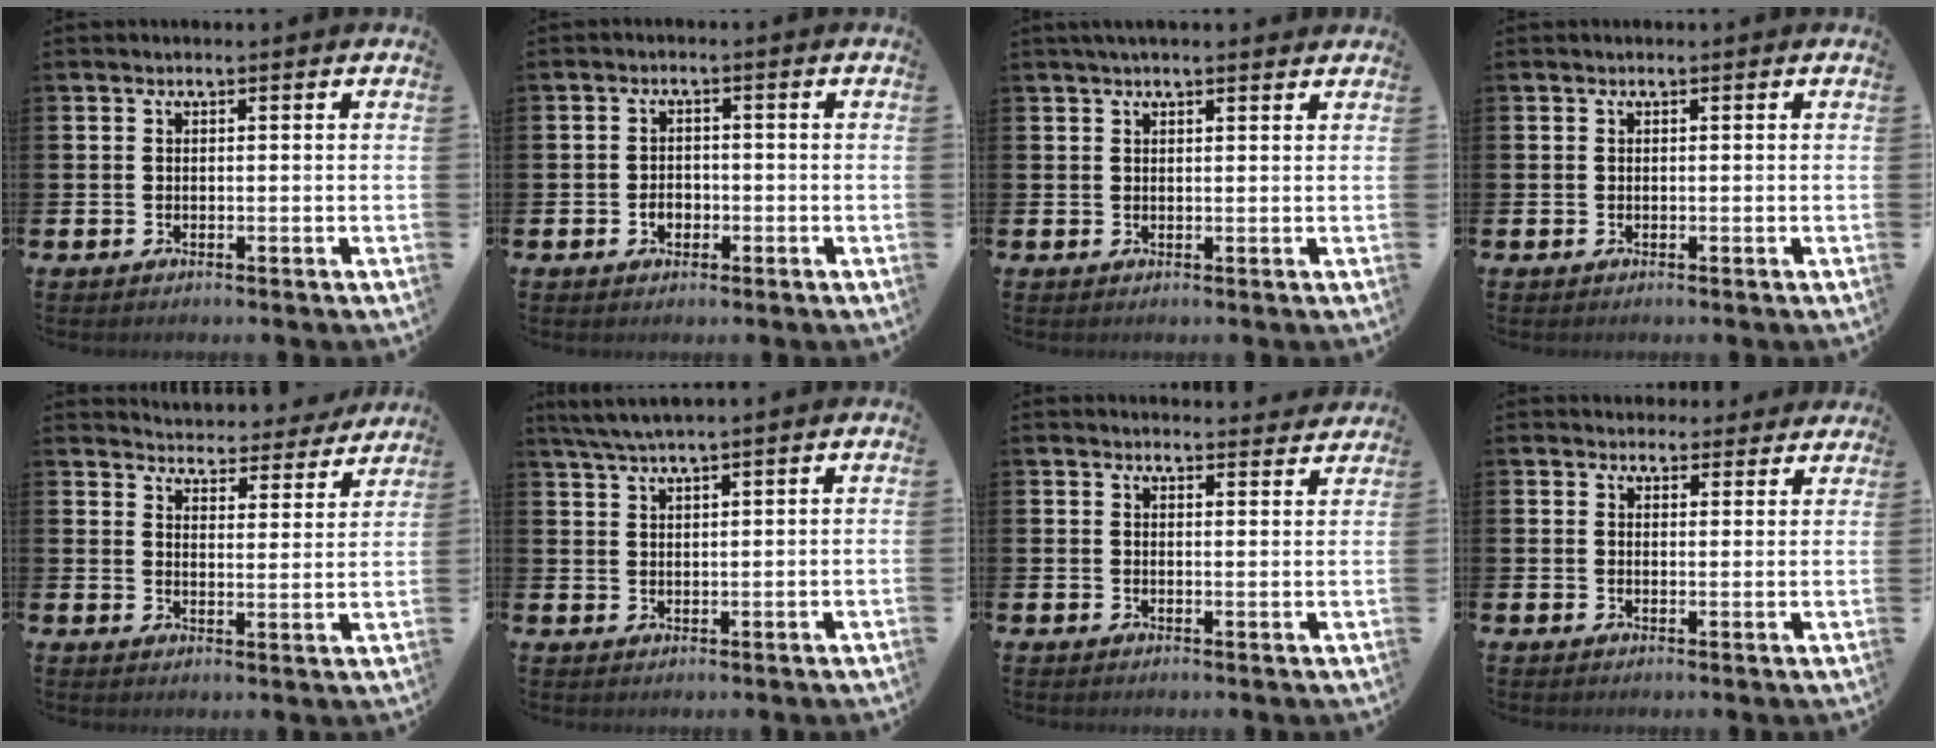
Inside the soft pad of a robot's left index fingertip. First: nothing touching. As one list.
[{"total": 2.1, "force": [-0.8, 1.6, 1.1], "torque": [-0.013, 0.000, -0.020]}, {"total": 2.0, "force": [1.8, 0.3, 0.9], "torque": [-0.011, -0.001, 0.029]}, {"total": 0.0}, {"total": 4.4, "force": [4.3, 0.7, -0.1], "torque": [-0.009, -0.042, 0.070]}, {"total": 3.5, "force": [3.2, 0.0, 1.4], "torque": [-0.041, -0.003, 0.060]}, {"total": 2.6, "force": [2.6, 0.4, -0.1], "torque": [0.005, -0.018, 0.045]}, {"total": 3.3, "force": [3.1, 1.2, -0.1], "torque": [0.007, -0.015, 0.055]}]